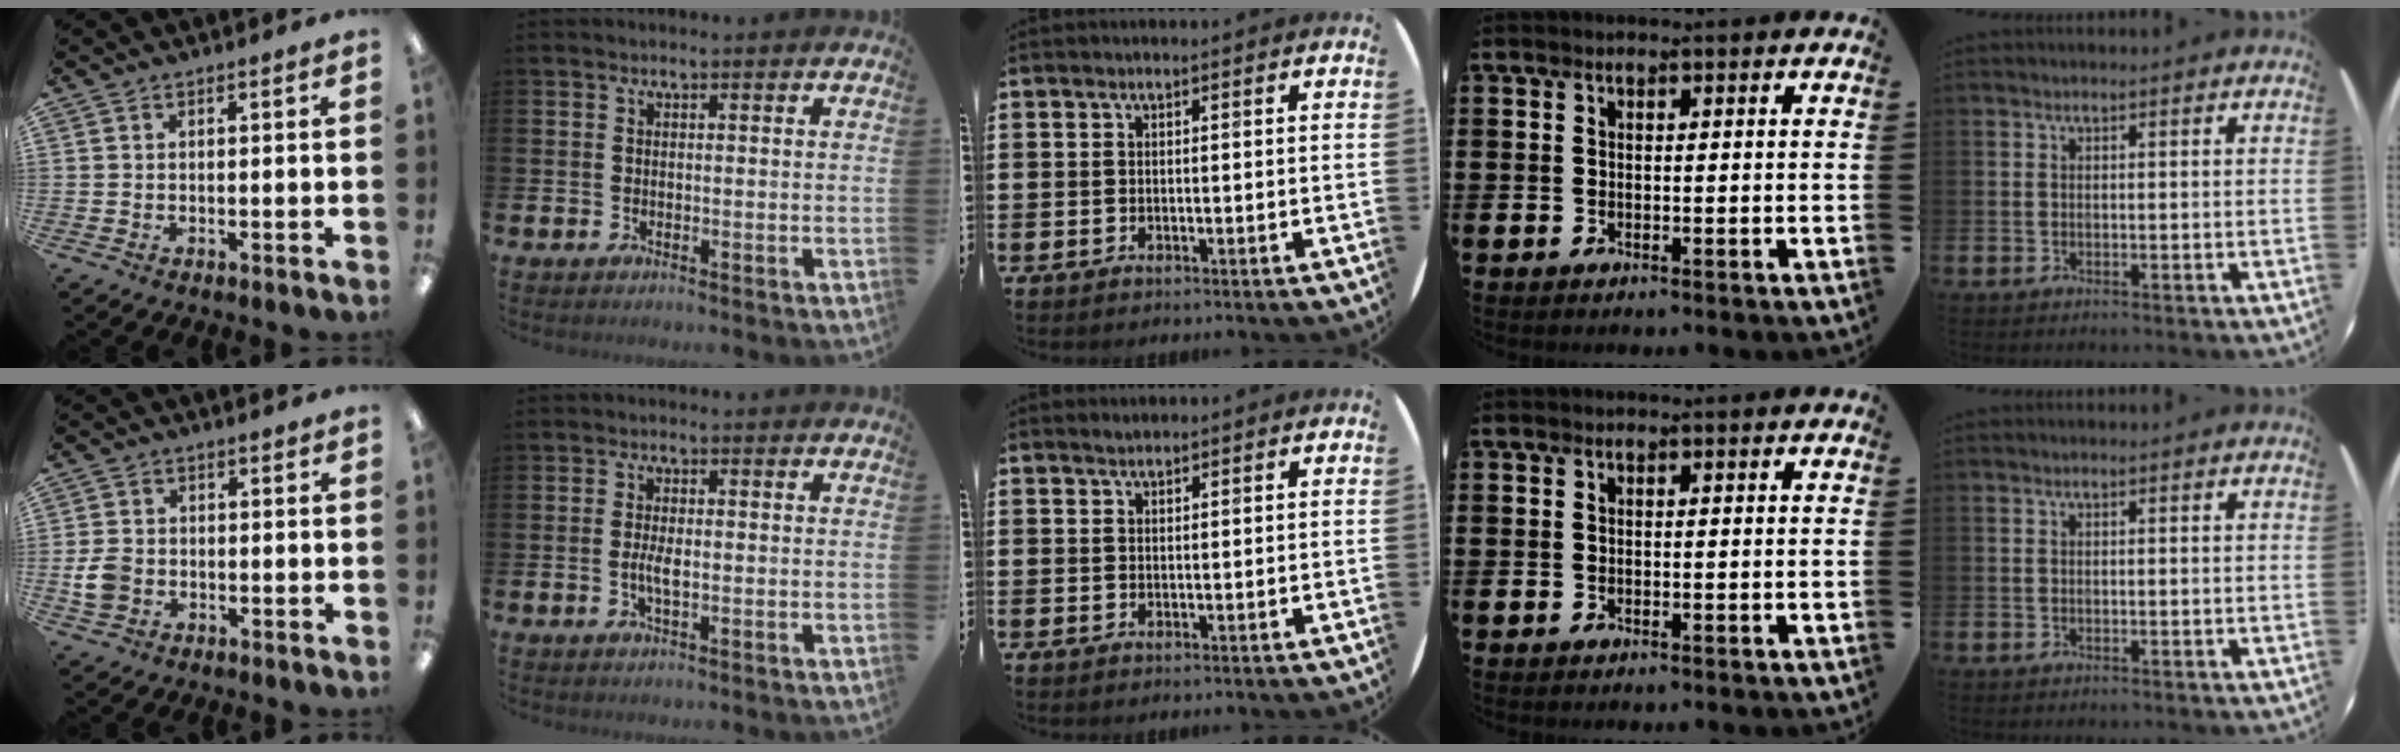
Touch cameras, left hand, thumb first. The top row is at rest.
{"thumb": {"total": 4.9, "force": [-1.4, 4.0, 2.6], "torque": [-0.054, 0.007, -0.025]}, "index": {"total": 2.4, "force": [-0.2, 0.9, 2.3], "torque": [-0.034, -0.002, -0.007]}, "middle": {"total": 0.9, "force": [0.9, 0.1, 0.2], "torque": [-0.005, 0.001, 0.017]}}